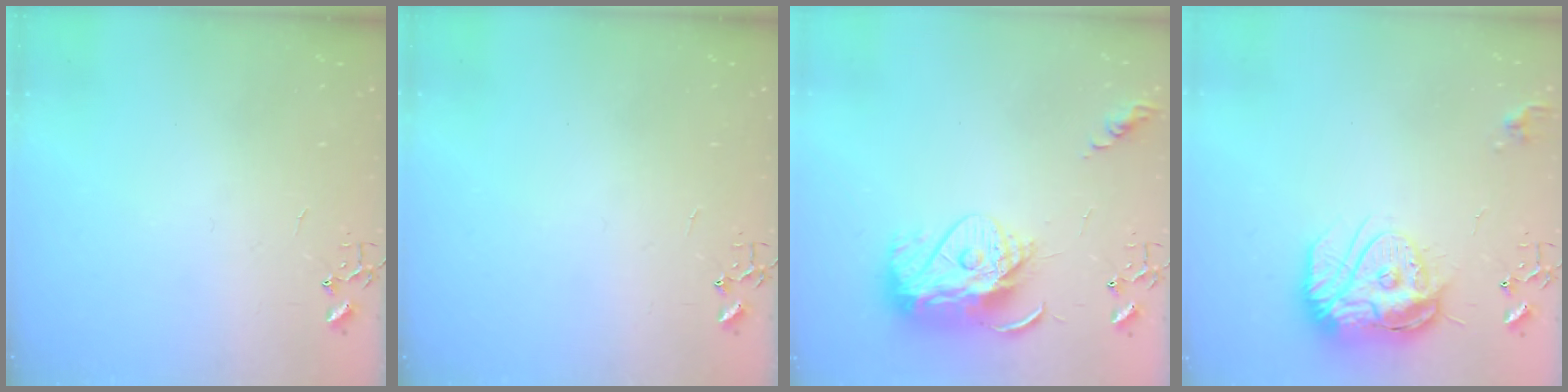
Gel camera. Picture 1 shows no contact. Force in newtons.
{"total": 0.0}
{"total": 14.0, "press": 13.9, "slide": 1.4}
{"total": 17.0, "press": 16.9, "slide": 1.4}